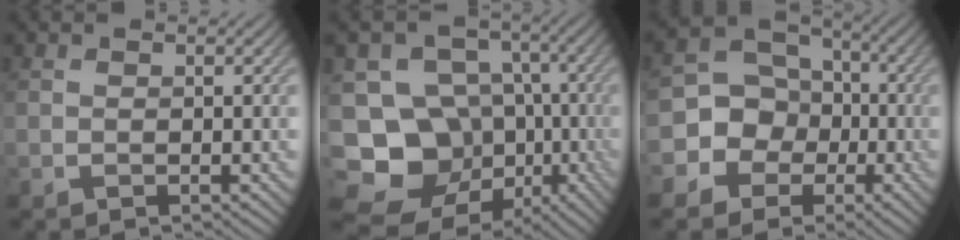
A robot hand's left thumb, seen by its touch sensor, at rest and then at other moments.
{"total": 17.1, "force": [-7.5, 13.3, 7.7], "torque": [-0.182, -0.011, -0.115]}
{"total": 9.4, "force": [-2.6, 8.6, 2.7], "torque": [-0.071, 0.002, -0.077]}